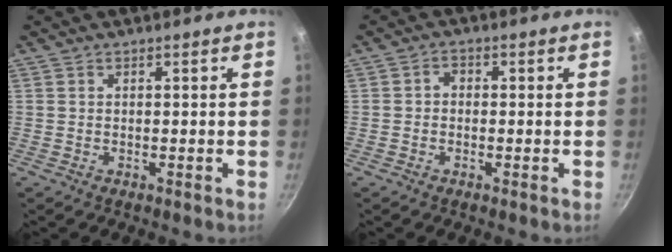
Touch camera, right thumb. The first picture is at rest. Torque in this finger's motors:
{"motor_torque": [-0.84, -0.04, 0.22, -0.27, 0.02]}